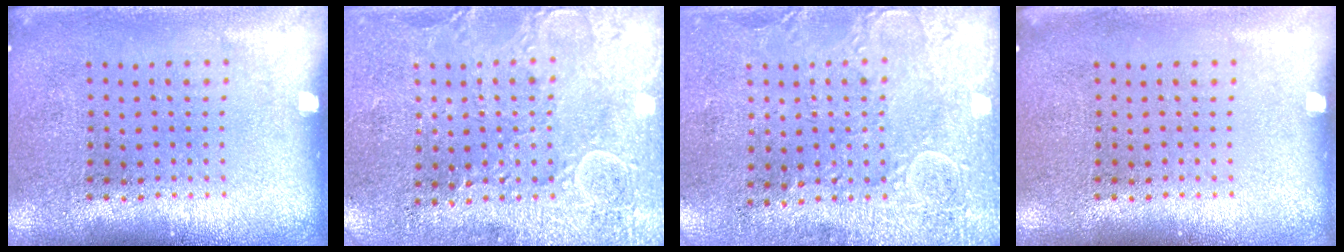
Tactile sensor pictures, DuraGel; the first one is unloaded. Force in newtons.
{"total": 2.7, "press": 2.6, "slide": 0.7}
{"total": 2.9, "press": 2.5, "slide": 1.5}
{"total": 0.0}